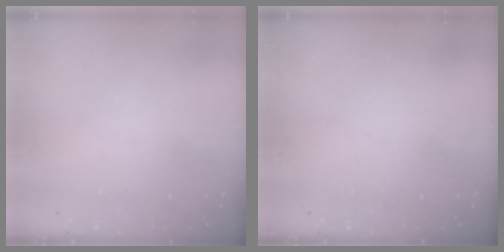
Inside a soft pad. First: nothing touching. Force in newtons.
{"total": 0.0}